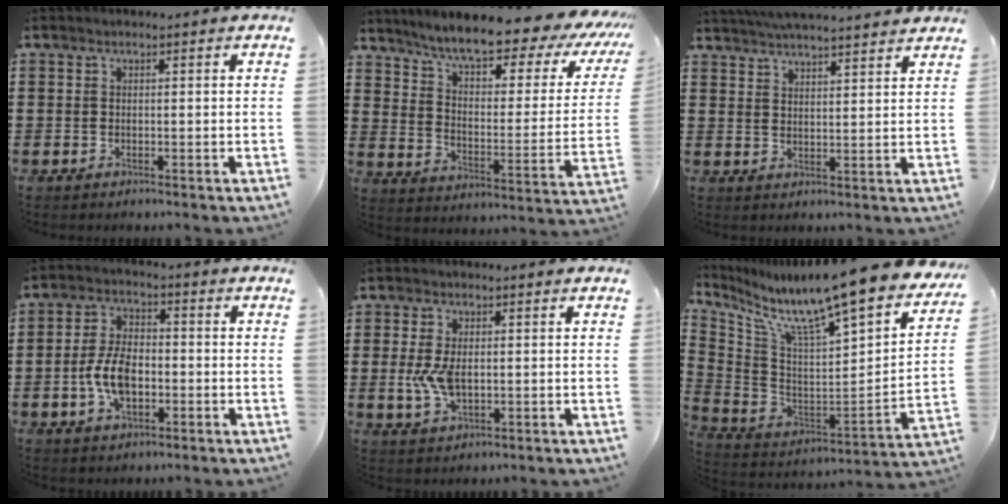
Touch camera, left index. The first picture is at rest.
{"total": 8.6, "force": [7.3, 0.7, 4.6], "torque": [-0.103, -0.051, 0.116]}
{"total": 4.6, "force": [4.5, -0.1, 1.1], "torque": [-0.035, -0.017, 0.082]}
{"total": 7.4, "force": [-1.8, 4.0, 5.9], "torque": [-0.136, 0.001, -0.041]}
{"total": 5.8, "force": [-0.1, 3.2, 4.8], "torque": [-0.114, 0.001, -0.006]}
{"total": 12.2, "force": [10.5, -0.4, 6.2], "torque": [-0.137, -0.098, 0.165]}